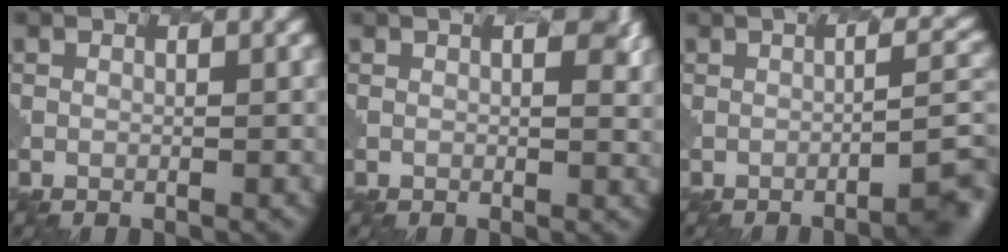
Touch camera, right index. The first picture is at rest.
{"total": 1.6, "force": [1.5, 0.0, -0.4], "torque": [0.007, 0.019, -0.002]}
{"total": 3.1, "force": [-0.7, 0.3, 3.0], "torque": [-0.042, 0.010, -0.025]}